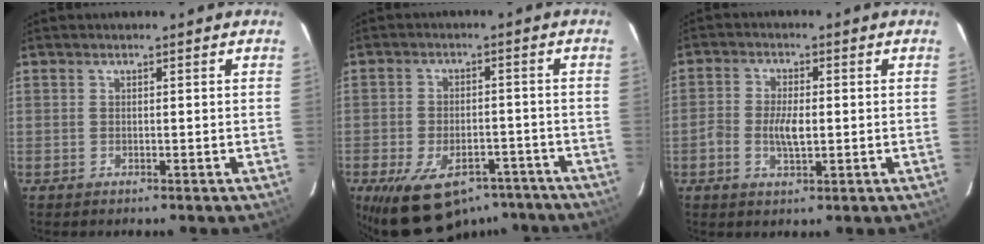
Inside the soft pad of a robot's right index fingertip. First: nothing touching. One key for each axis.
{"total": 16.6, "fx": -11.2, "fy": 8.7, "fz": 8.5, "tx": -0.177, "ty": -0.003, "tz": -0.154}
{"total": 5.1, "fx": -0.9, "fy": 2.4, "fz": 4.4, "tx": -0.091, "ty": 0.002, "tz": -0.019}